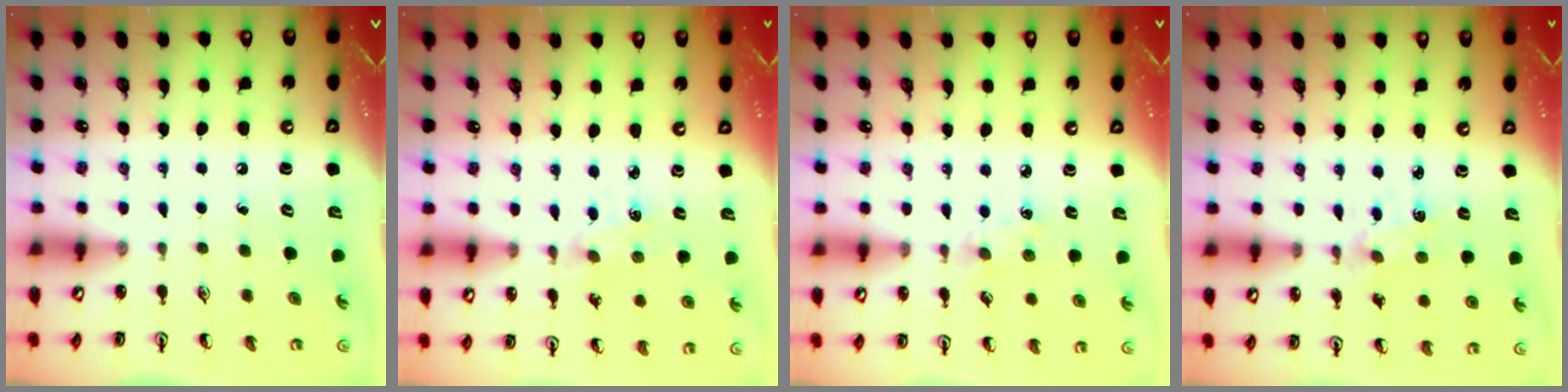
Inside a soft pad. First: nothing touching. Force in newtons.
{"total": 1.2, "press": 1.2, "slide": 0.2}
{"total": 3.5, "press": 3.4, "slide": 0.5}
{"total": 1.6, "press": 1.6, "slide": 0.5}